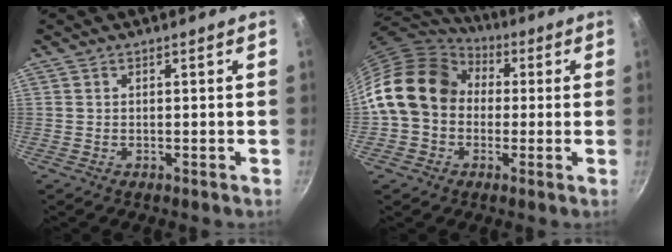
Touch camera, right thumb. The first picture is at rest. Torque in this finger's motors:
{"motor_torque": [1.88, 3.13, 1.29, -1.20, 0.19]}